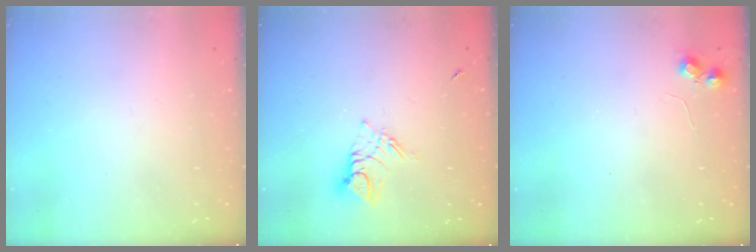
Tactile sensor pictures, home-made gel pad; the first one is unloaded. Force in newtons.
{"total": 8.6, "press": 8.5, "slide": 0.8}
{"total": 5.9, "press": 5.8, "slide": 0.8}